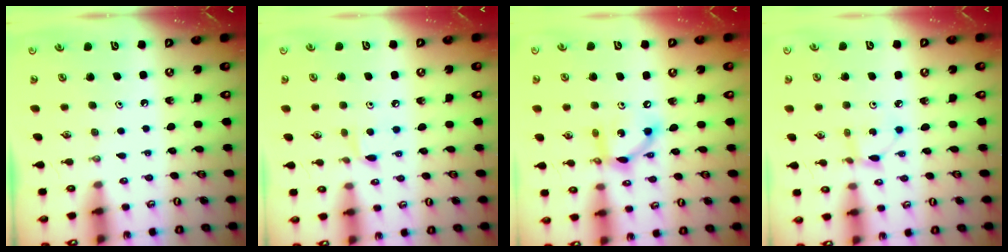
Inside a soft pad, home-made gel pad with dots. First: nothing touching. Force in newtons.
{"total": 6.5, "press": 6.5, "slide": 0.5}
{"total": 11.2, "press": 11.2, "slide": 1.0}
{"total": 2.4, "press": 2.4, "slide": 0.3}